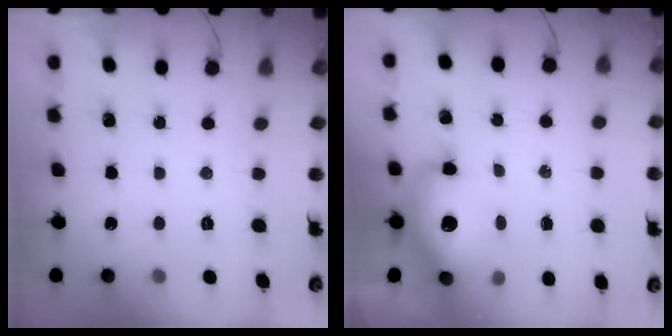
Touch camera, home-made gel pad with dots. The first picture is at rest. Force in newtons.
{"total": 13.8, "press": 13.2, "slide": 4.1}